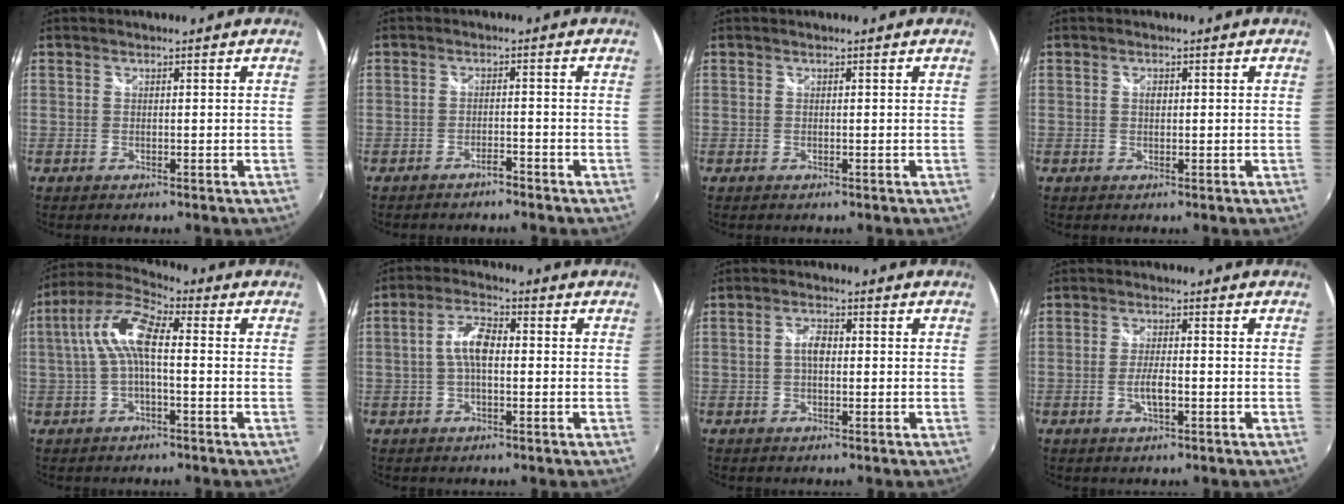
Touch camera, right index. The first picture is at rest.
{"total": 2.2, "force": [-2.1, 0.5, 0.7], "torque": [-0.020, 0.000, -0.033]}
{"total": 0.0}
{"total": 1.0, "force": [0.1, 0.7, 0.7], "torque": [-0.011, 0.003, 0.001]}
{"total": 9.7, "force": [0.4, 3.3, 9.1], "torque": [-0.190, 0.025, 0.004]}
{"total": 5.8, "force": [-0.3, 2.6, 5.2], "torque": [-0.105, 0.015, -0.007]}
{"total": 3.0, "force": [-0.1, 1.6, 2.5], "torque": [-0.047, 0.008, -0.003]}
{"total": 3.6, "force": [-1.2, 0.9, 3.3], "torque": [-0.068, -0.001, -0.022]}